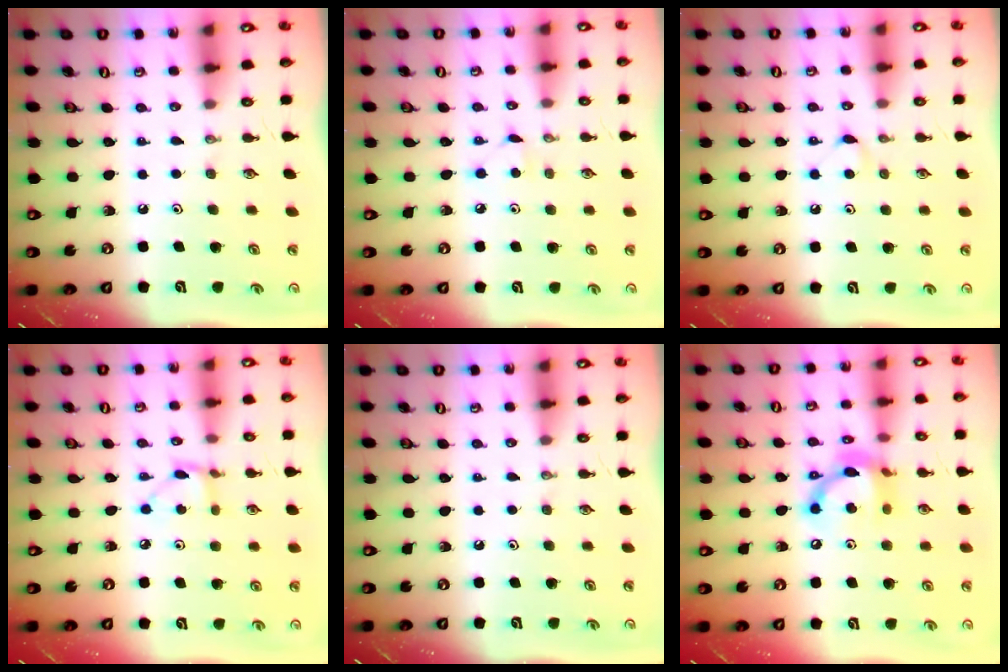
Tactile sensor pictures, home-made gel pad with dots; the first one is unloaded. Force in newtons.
{"total": 3.1, "press": 3.1, "slide": 0.4}
{"total": 3.9, "press": 3.9, "slide": 0.5}
{"total": 3.5, "press": 3.5, "slide": 0.4}
{"total": 0.0}
{"total": 13.0, "press": 13.0, "slide": 1.0}